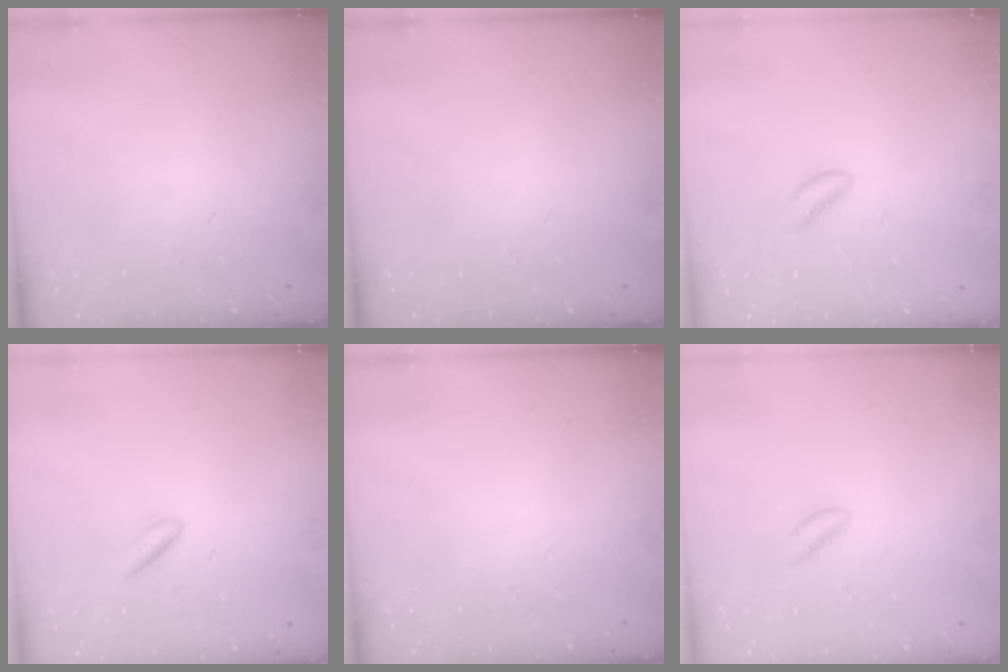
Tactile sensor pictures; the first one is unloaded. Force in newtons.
{"total": 0.0}
{"total": 1.3, "press": 1.2, "slide": 0.5}
{"total": 2.6, "press": 2.4, "slide": 1.0}
{"total": 0.0}
{"total": 1.4, "press": 1.2, "slide": 0.6}